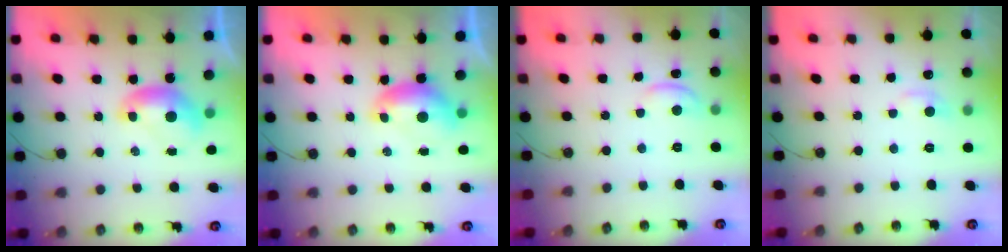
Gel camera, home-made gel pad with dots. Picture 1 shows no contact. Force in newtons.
{"total": 0.6, "press": 0.4, "slide": 0.4}
{"total": 1.0, "press": 0.9, "slide": 0.4}
{"total": 0.8, "press": 0.2, "slide": 0.8}